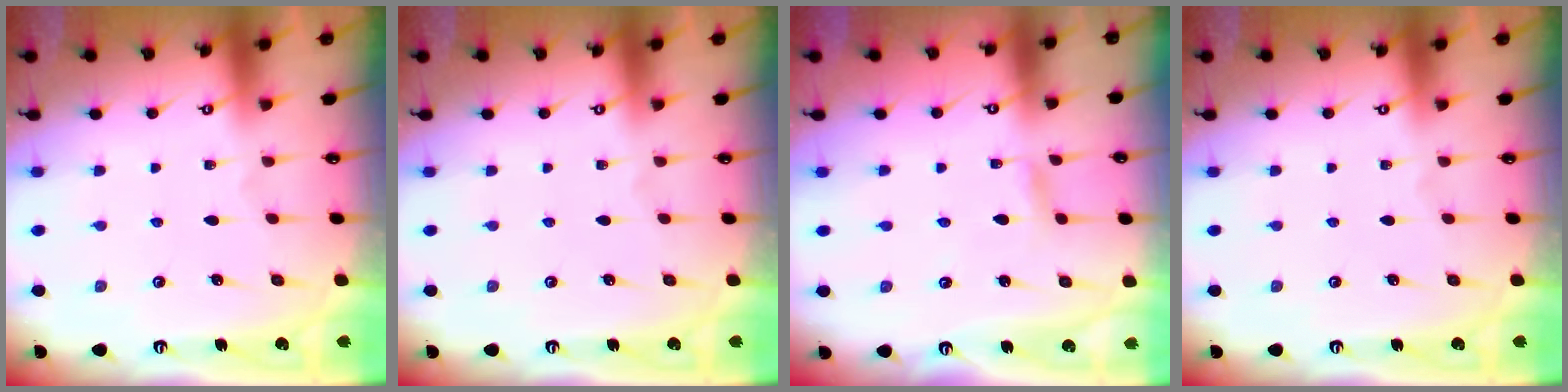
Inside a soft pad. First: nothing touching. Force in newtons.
{"total": 0.0}
{"total": 2.2, "press": 2.2, "slide": 0.2}
{"total": 0.0}